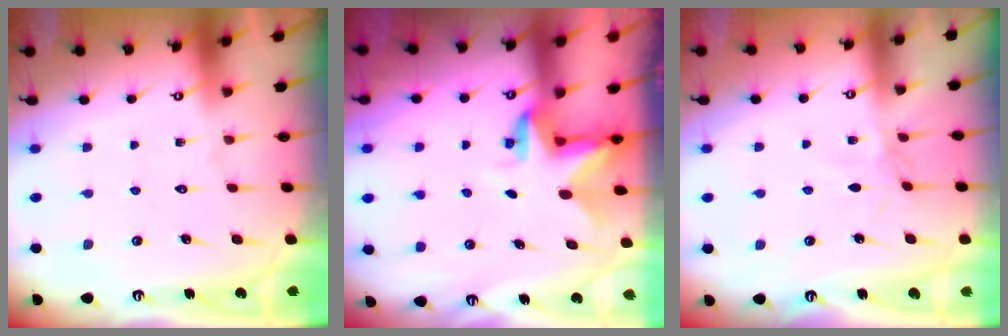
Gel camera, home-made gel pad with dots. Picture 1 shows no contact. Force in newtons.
{"total": 3.2, "press": 3.2, "slide": 0.2}
{"total": 1.7, "press": 1.7, "slide": 0.5}